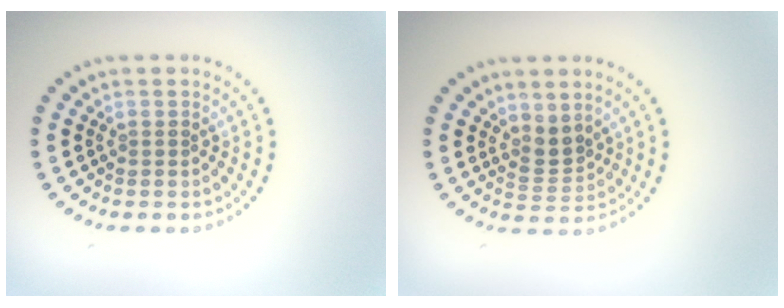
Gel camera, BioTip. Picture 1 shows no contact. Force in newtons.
{"total": 2.2, "press": 1.6, "slide": 1.6}